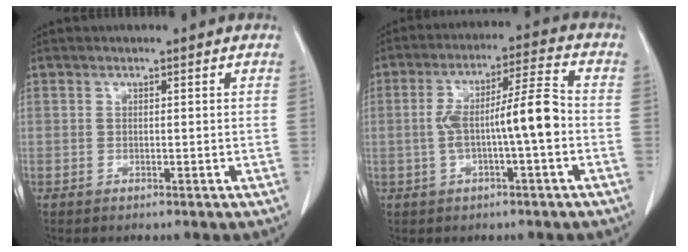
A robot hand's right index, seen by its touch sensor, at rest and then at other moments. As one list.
[{"total": 9.5, "force": [-1.4, 0.5, 9.3], "torque": [-0.168, 0.025, -0.027]}]